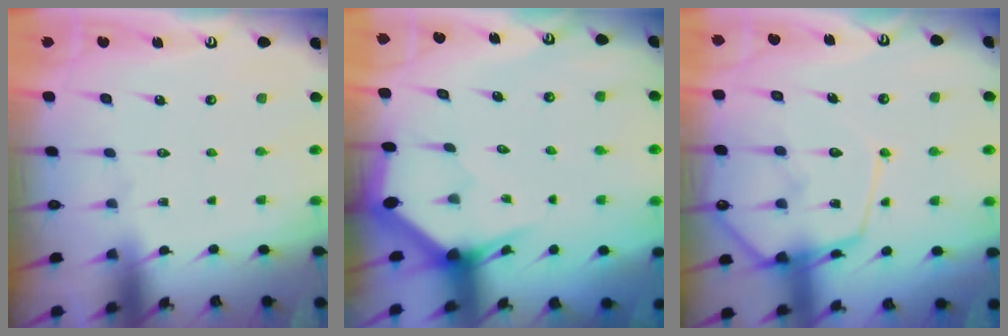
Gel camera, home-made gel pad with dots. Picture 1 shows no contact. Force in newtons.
{"total": 3.1, "press": 3.1, "slide": 0.1}
{"total": 14.0, "press": 13.9, "slide": 1.4}